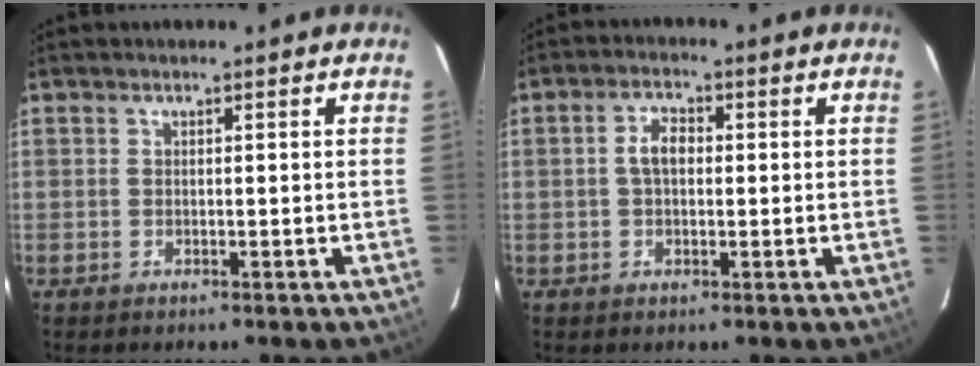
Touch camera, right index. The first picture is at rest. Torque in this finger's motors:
{"motor_torque": [0.09, 0.00, 0.09, 0.08]}